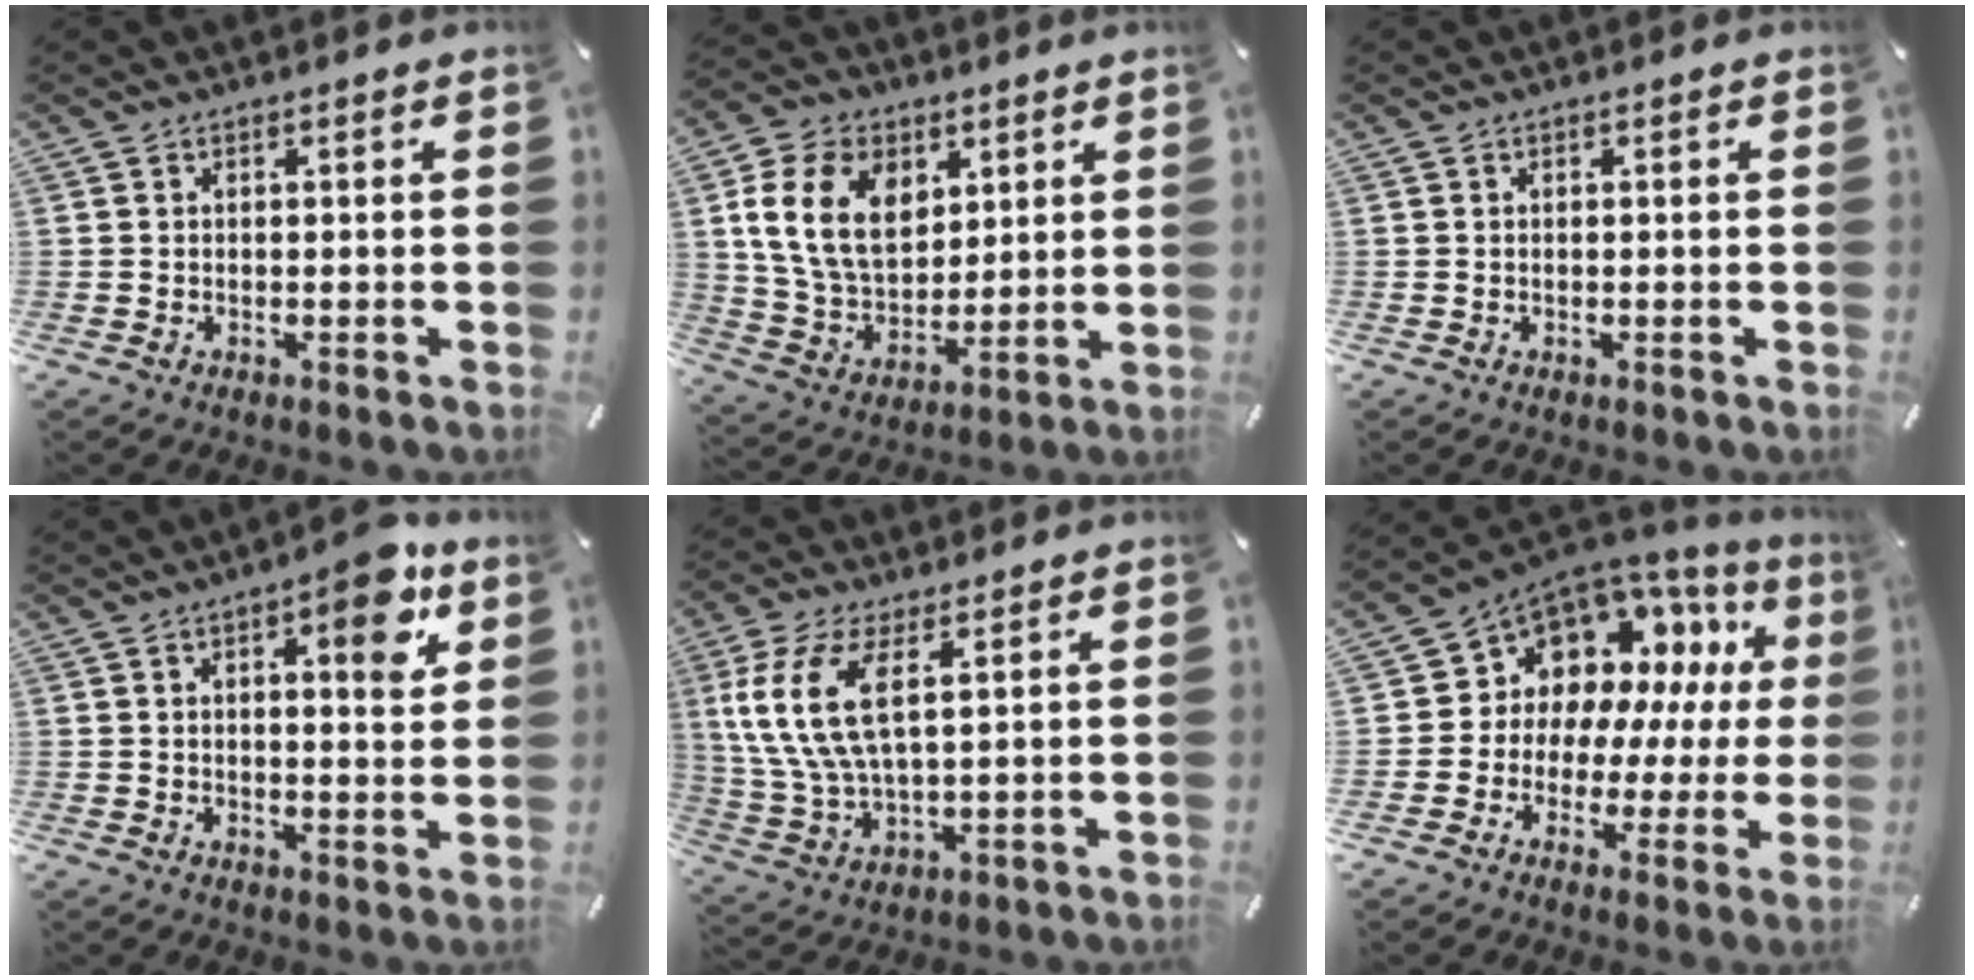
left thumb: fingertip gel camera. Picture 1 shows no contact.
{"total": 15.8, "force": [5.3, 11.5, 9.3], "torque": [-0.193, -0.004, 0.099]}
{"total": 0.0}
{"total": 9.8, "force": [4.7, 3.4, 7.9], "torque": [-0.096, -0.024, 0.069]}
{"total": 12.4, "force": [4.1, 5.6, 10.3], "torque": [-0.241, -0.007, 0.073]}
{"total": 10.3, "force": [4.4, 8.8, 2.9], "torque": [-0.063, -0.050, 0.090]}